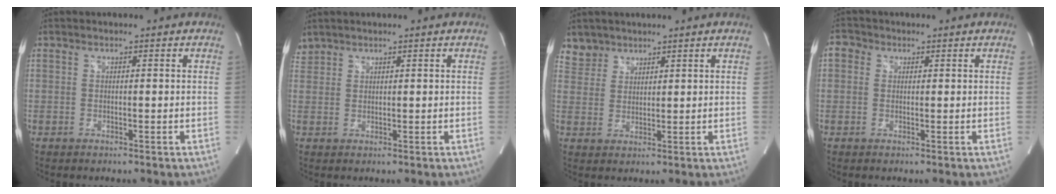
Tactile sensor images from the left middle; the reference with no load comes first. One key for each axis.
{"total": 1.7, "fx": 1.6, "fy": 0.5, "fz": -0.1, "tx": -0.002, "ty": 0.014, "tz": 0.036}
{"total": 3.7, "fx": 3.1, "fy": 2.0, "fz": -0.5, "tx": 0.019, "ty": 0.004, "tz": 0.060}
{"total": 2.2, "fx": 0.6, "fy": 1.9, "fz": 0.7, "tx": -0.008, "ty": 0.010, "tz": 0.006}